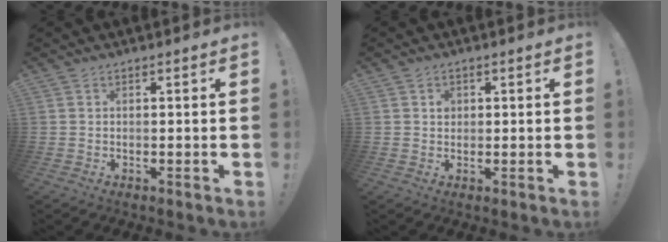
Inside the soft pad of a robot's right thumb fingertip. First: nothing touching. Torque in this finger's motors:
{"motor_torque": [0.39, 0.55, 0.08, -0.06, 0.10]}